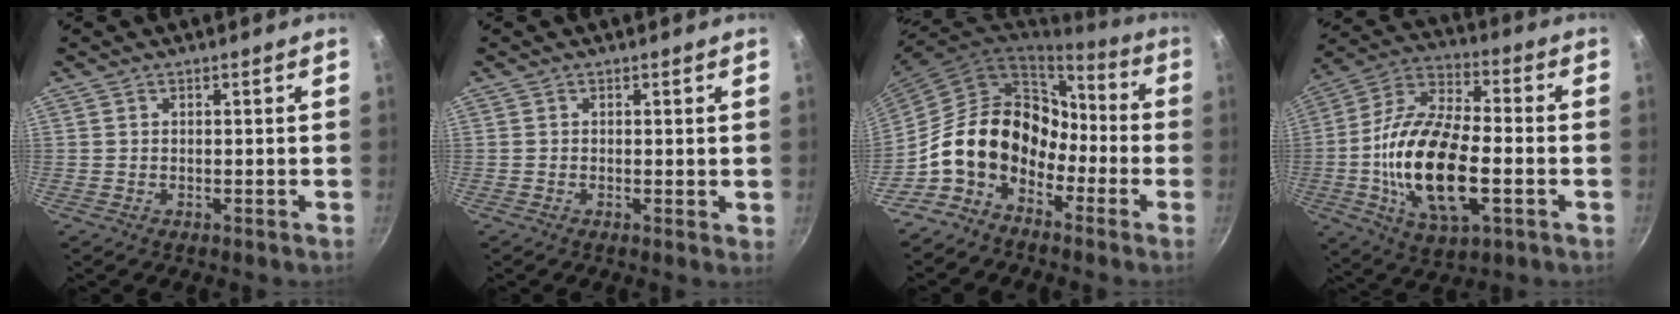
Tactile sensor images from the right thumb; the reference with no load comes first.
{"total": 0.9, "force": [0.1, 0.4, 0.8], "torque": [-0.010, -0.003, -0.002]}
{"total": 16.1, "force": [-6.3, 11.7, 9.1], "torque": [-0.108, 0.073, -0.124]}
{"total": 21.7, "force": [-4.0, 10.1, 18.8], "torque": [-0.351, 0.019, -0.084]}